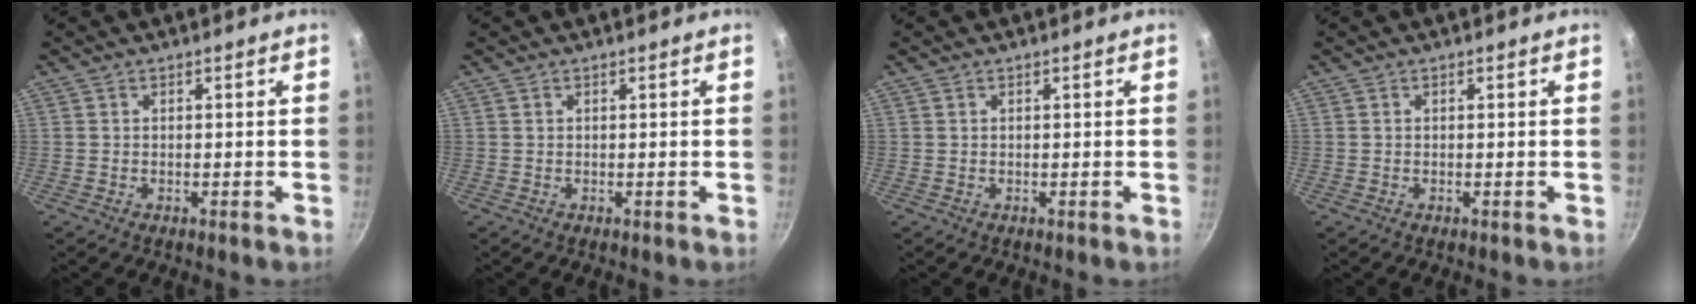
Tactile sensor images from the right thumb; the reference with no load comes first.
{"total": 0.0}
{"total": 0.0}
{"total": 0.0}